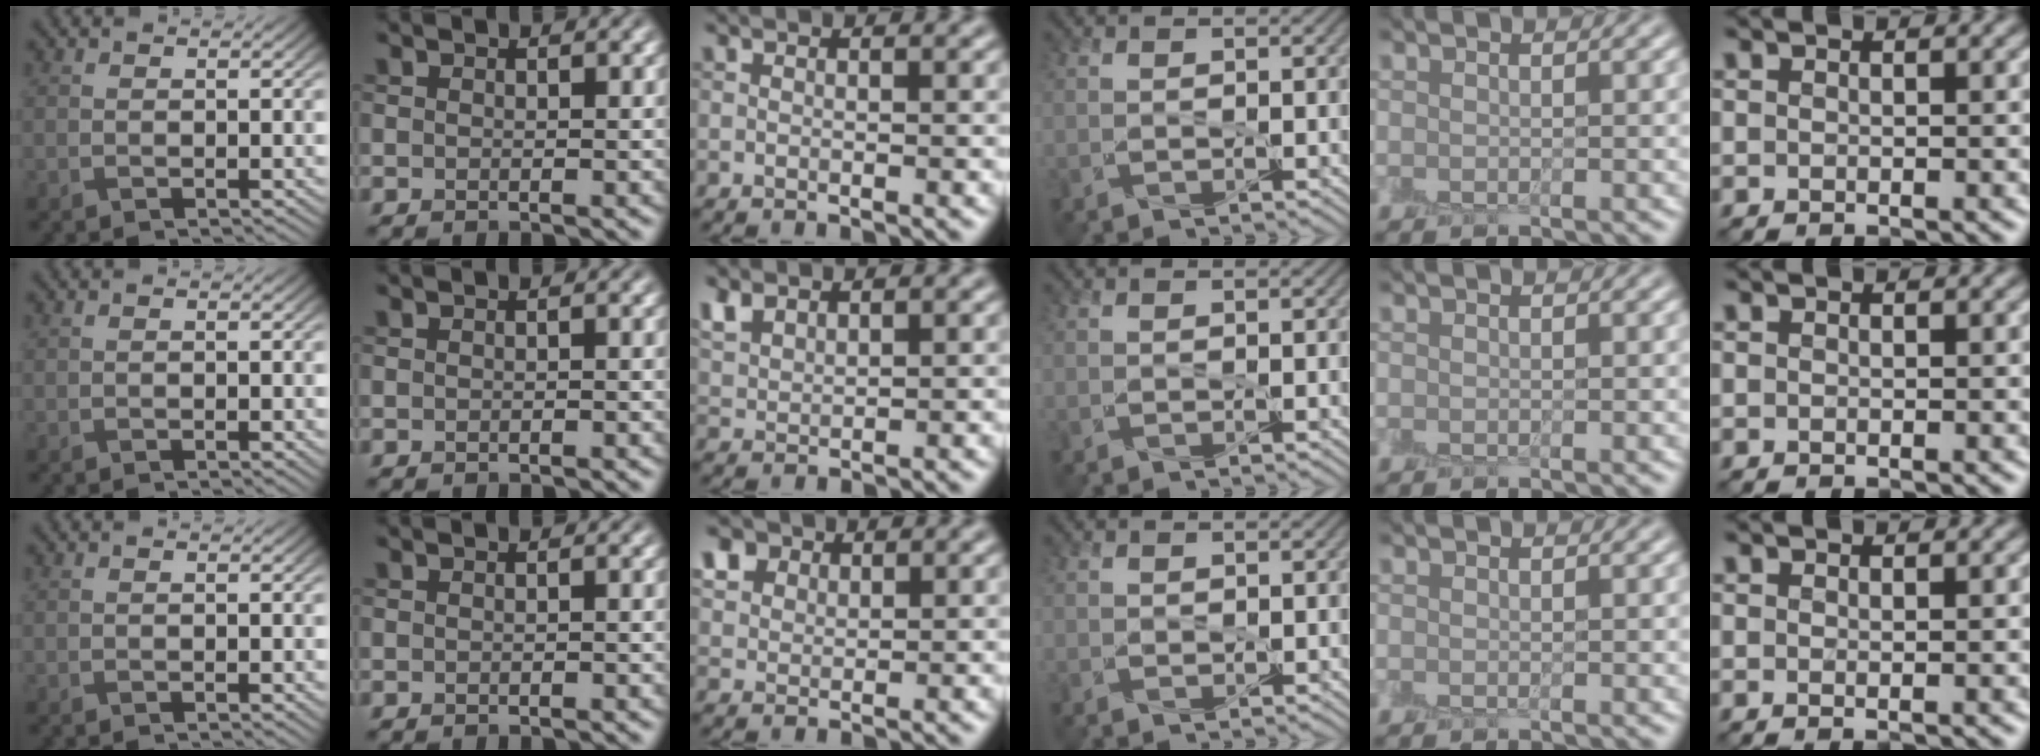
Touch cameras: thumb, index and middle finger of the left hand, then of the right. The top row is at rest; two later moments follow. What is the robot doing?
{"motion": "peel", "object": "lint roller sheet"}